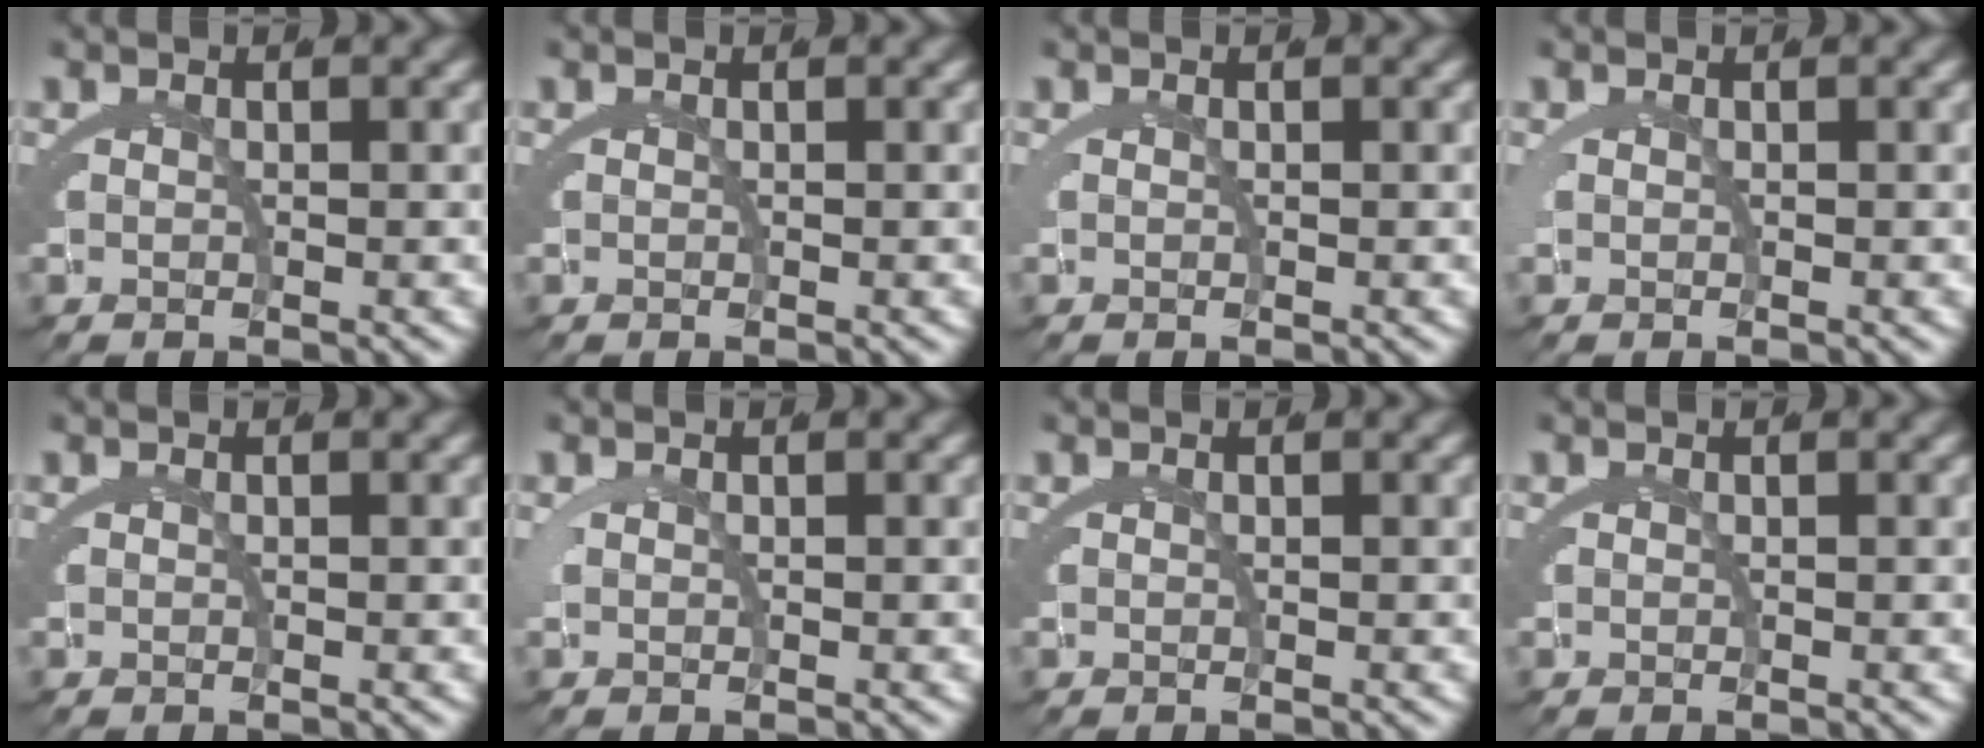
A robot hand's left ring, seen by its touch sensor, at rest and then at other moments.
{"total": 0.0}
{"total": 0.0}
{"total": 0.0}
{"total": 0.0}
{"total": 0.6, "force": [-0.1, -0.5, -0.2], "torque": [0.006, 0.004, -0.002]}
{"total": 0.0}
{"total": 0.0}